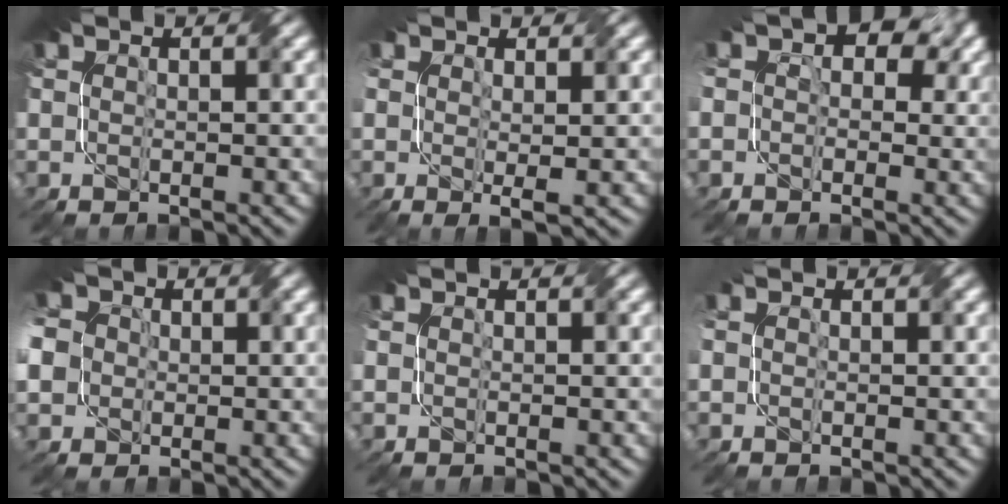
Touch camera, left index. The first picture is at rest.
{"total": 1.9, "force": [0.2, 0.4, 1.9], "torque": [-0.030, -0.005, 0.002]}
{"total": 7.1, "force": [1.5, 5.3, 4.6], "torque": [-0.036, 0.013, 0.011]}
{"total": 8.1, "force": [-1.1, 7.1, 3.6], "torque": [-0.085, 0.002, -0.053]}
{"total": 0.0}
{"total": 1.2, "force": [-0.2, 1.0, 0.6], "torque": [0.000, -0.002, -0.005]}